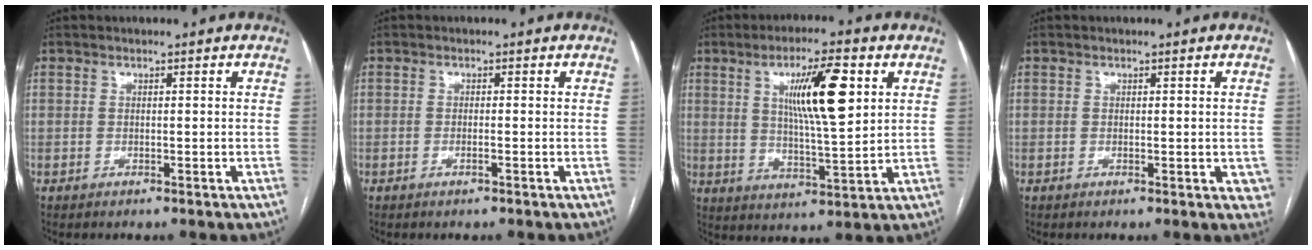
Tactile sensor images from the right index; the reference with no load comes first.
{"total": 0.8, "force": [-0.4, 0.0, 0.7], "torque": [-0.015, 0.000, -0.006]}
{"total": 11.8, "force": [4.0, 1.6, 11.0], "torque": [-0.185, 0.002, 0.068]}
{"total": 2.5, "force": [-0.1, 1.1, 2.2], "torque": [-0.020, 0.000, 0.002]}